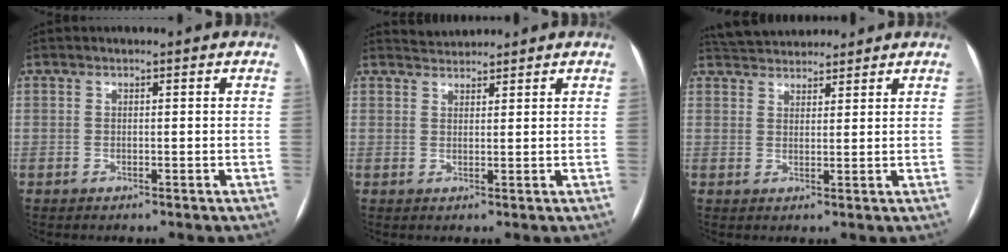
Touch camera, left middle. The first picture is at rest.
{"total": 2.1, "force": [2.0, 0.1, -0.4], "torque": [-0.001, 0.011, 0.040]}
{"total": 7.3, "force": [6.8, 1.8, 1.6], "torque": [-0.030, 0.029, 0.111]}